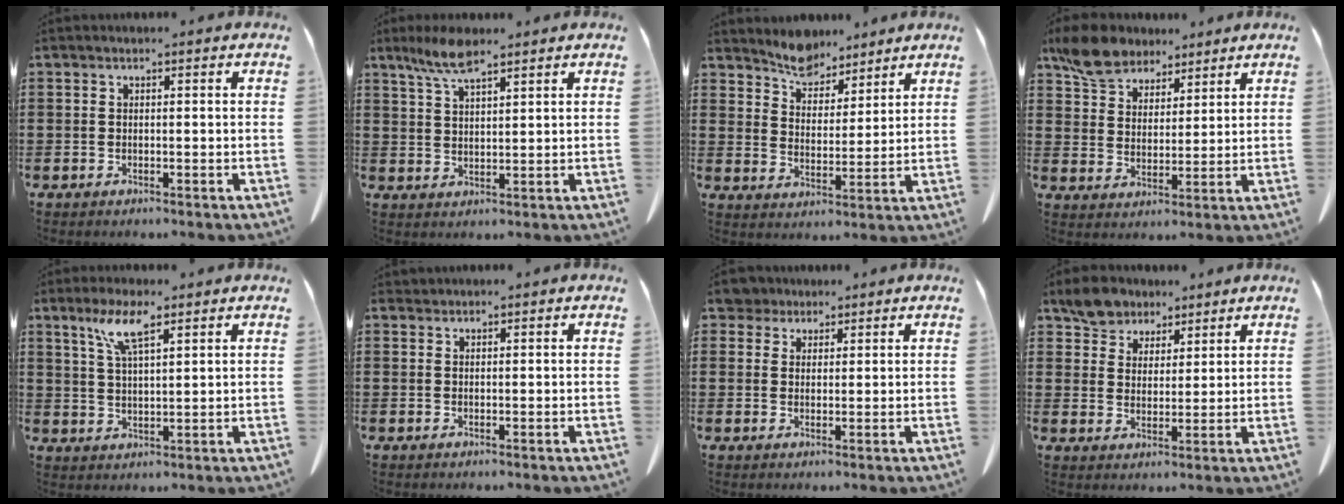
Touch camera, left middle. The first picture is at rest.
{"total": 5.7, "force": [3.9, 1.5, 3.8], "torque": [-0.084, -0.002, 0.070]}
{"total": 6.1, "force": [5.6, 2.4, 0.7], "torque": [-0.032, -0.023, 0.103]}
{"total": 7.6, "force": [6.4, 3.4, 2.2], "torque": [-0.072, -0.007, 0.123]}
{"total": 6.3, "force": [3.8, 1.4, 4.8], "torque": [-0.106, 0.009, 0.065]}
{"total": 0.6, "force": [0.5, 0.1, 0.0], "torque": [-0.002, -0.001, 0.011]}
{"total": 3.7, "force": [3.1, 1.9, 0.8], "torque": [-0.031, 0.007, 0.059]}
{"total": 5.5, "force": [4.5, 3.1, 0.8], "torque": [-0.040, 0.000, 0.086]}